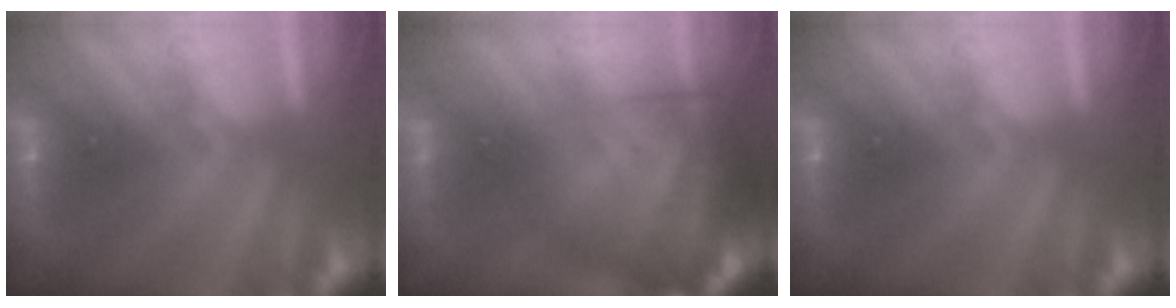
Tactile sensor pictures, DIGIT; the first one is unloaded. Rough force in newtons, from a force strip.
{"total": 7.4}
{"total": 0.0}